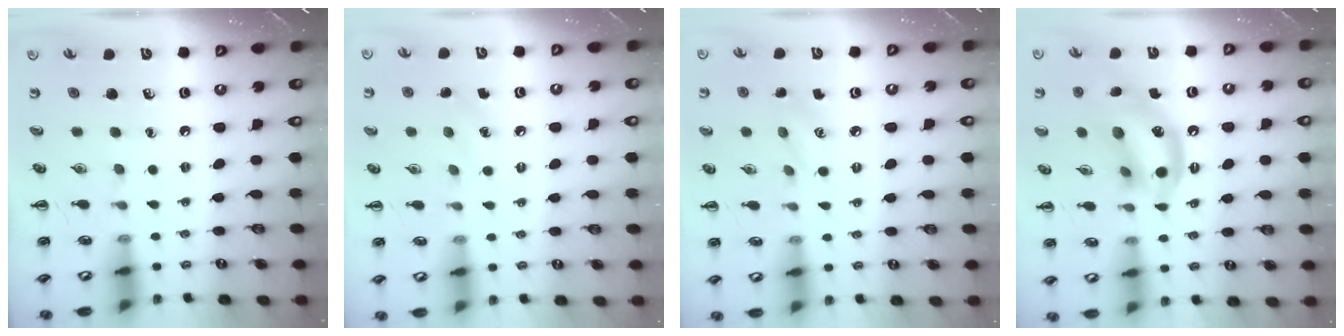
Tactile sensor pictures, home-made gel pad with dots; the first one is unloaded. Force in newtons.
{"total": 6.9, "press": 6.6, "slide": 2.1}
{"total": 5.4, "press": 5.2, "slide": 1.5}
{"total": 13.7, "press": 13.6, "slide": 2.0}